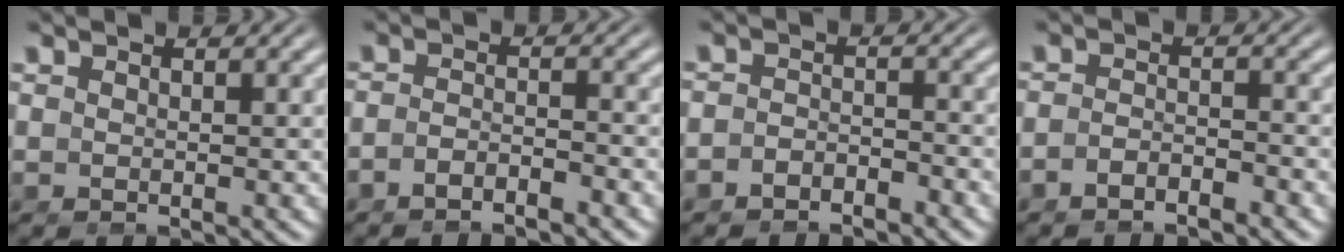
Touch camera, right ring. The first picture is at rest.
{"total": 2.8, "force": [-2.7, 0.4, 0.9], "torque": [-0.014, -0.007, -0.044]}
{"total": 2.9, "force": [-2.8, 0.9, 0.2], "torque": [-0.004, -0.012, -0.045]}
{"total": 2.8, "force": [-2.6, 0.5, 0.7], "torque": [-0.011, -0.007, -0.043]}